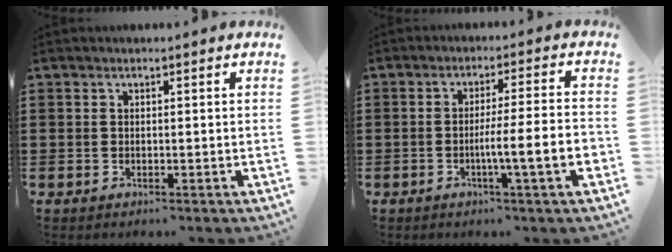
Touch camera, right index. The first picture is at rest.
{"total": 7.1, "force": [-2.1, -0.1, 6.8], "torque": [-0.119, -0.013, -0.041]}